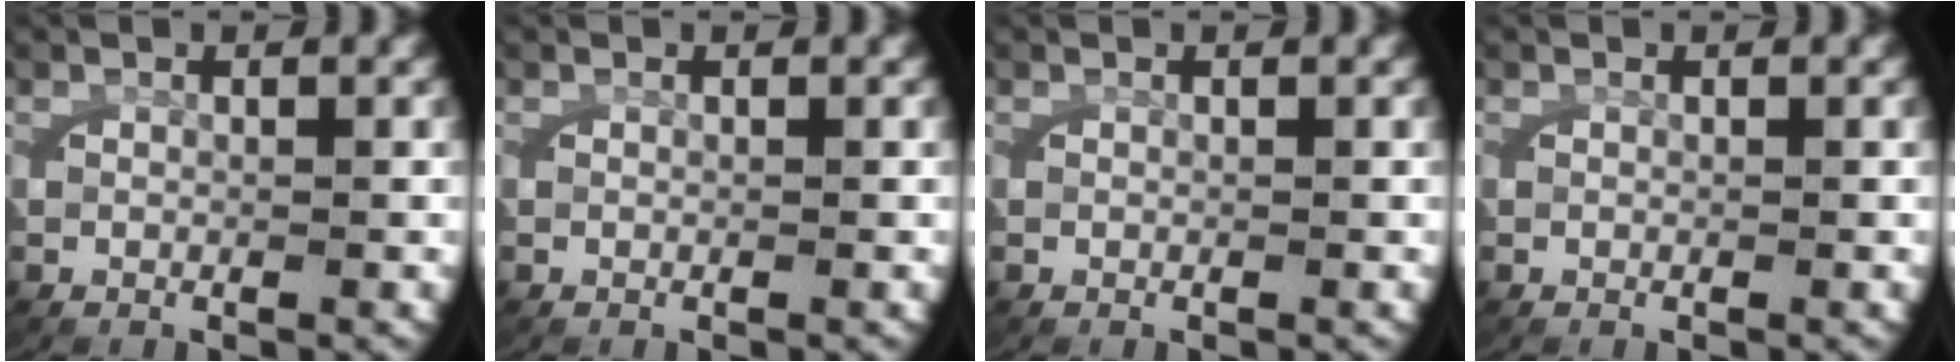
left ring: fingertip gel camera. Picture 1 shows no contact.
{"total": 0.0}
{"total": 0.0}
{"total": 0.8, "force": [0.1, -0.8, -0.3], "torque": [0.000, -0.007, 0.009]}